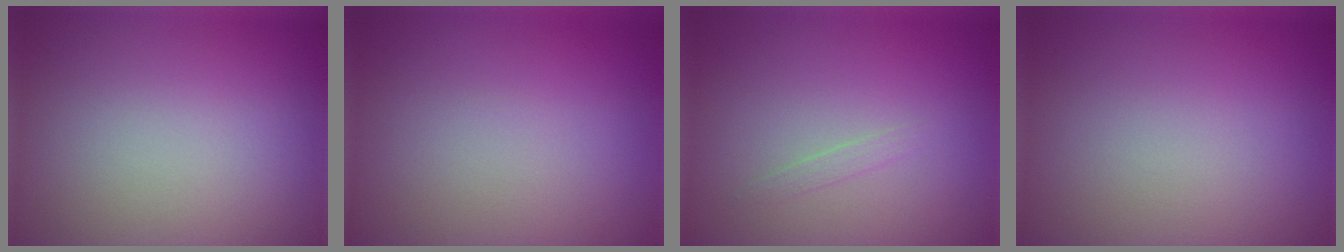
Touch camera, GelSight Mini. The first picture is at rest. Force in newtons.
{"total": 0.0}
{"total": 0.6, "press": 0.6, "slide": 0.0}
{"total": 0.0}